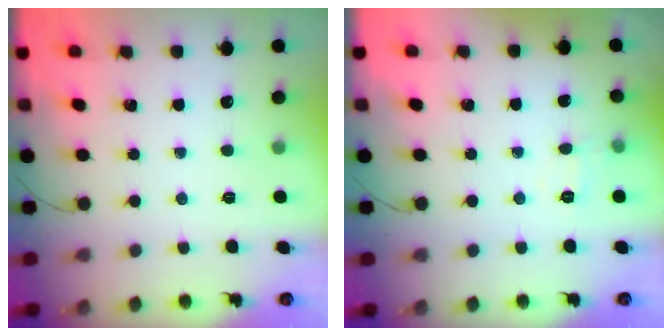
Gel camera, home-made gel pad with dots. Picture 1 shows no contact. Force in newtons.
{"total": 6.5, "press": 6.4, "slide": 1.4}